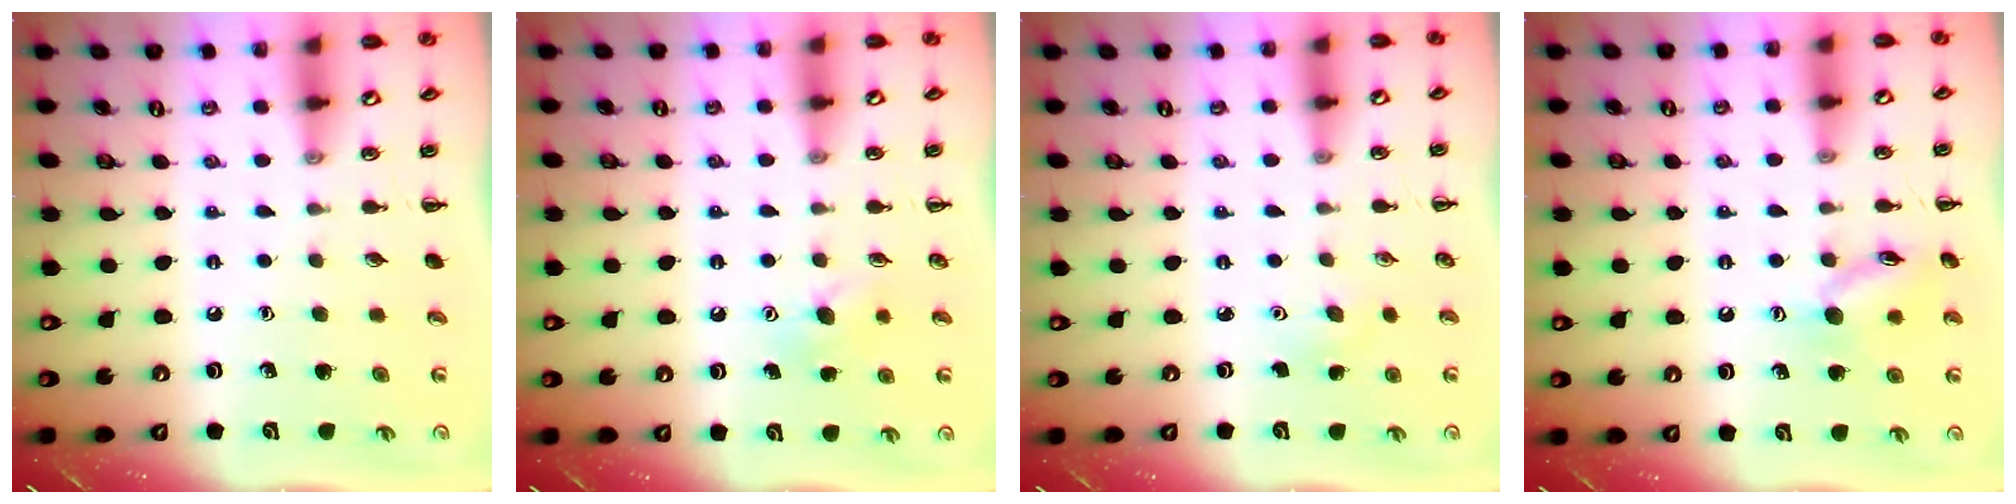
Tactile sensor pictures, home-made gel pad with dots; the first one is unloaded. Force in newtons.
{"total": 5.8, "press": 5.6, "slide": 1.5}
{"total": 2.9, "press": 2.8, "slide": 0.8}
{"total": 11.2, "press": 11.1, "slide": 0.7}